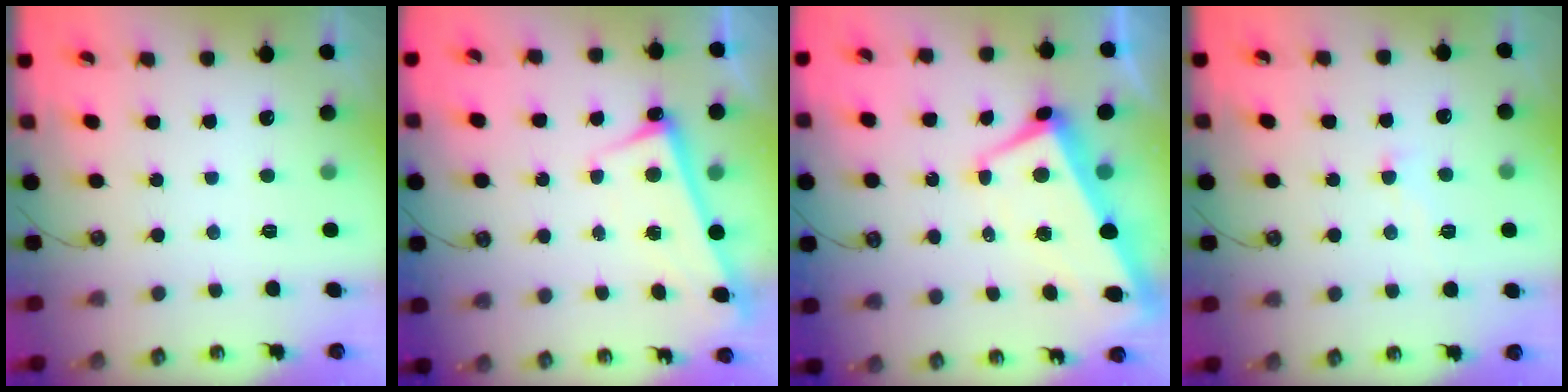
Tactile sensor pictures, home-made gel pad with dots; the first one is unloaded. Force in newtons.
{"total": 2.8, "press": 2.8, "slide": 0.5}
{"total": 1.7, "press": 1.1, "slide": 1.4}
{"total": 1.2, "press": 1.2, "slide": 0.1}